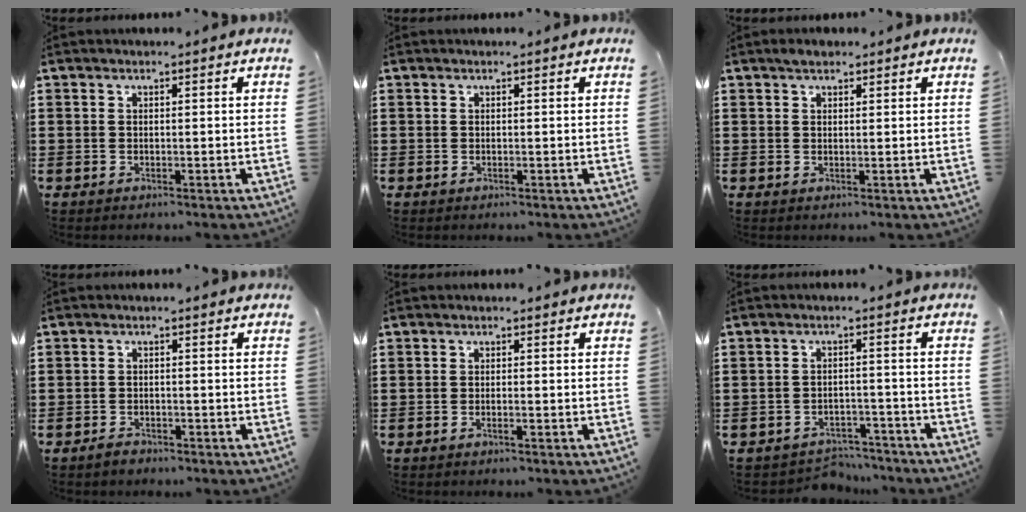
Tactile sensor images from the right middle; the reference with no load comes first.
{"total": 0.0}
{"total": 1.4, "force": [1.1, 0.7, 0.4], "torque": [-0.004, 0.000, 0.018]}
{"total": 1.4, "force": [-1.3, 0.4, 0.2], "torque": [-0.007, 0.000, -0.027]}
{"total": 0.7, "force": [-0.5, 0.0, 0.5], "torque": [-0.010, -0.002, -0.009]}
{"total": 3.7, "force": [-3.6, 0.8, -0.2], "torque": [-0.004, 0.001, -0.077]}